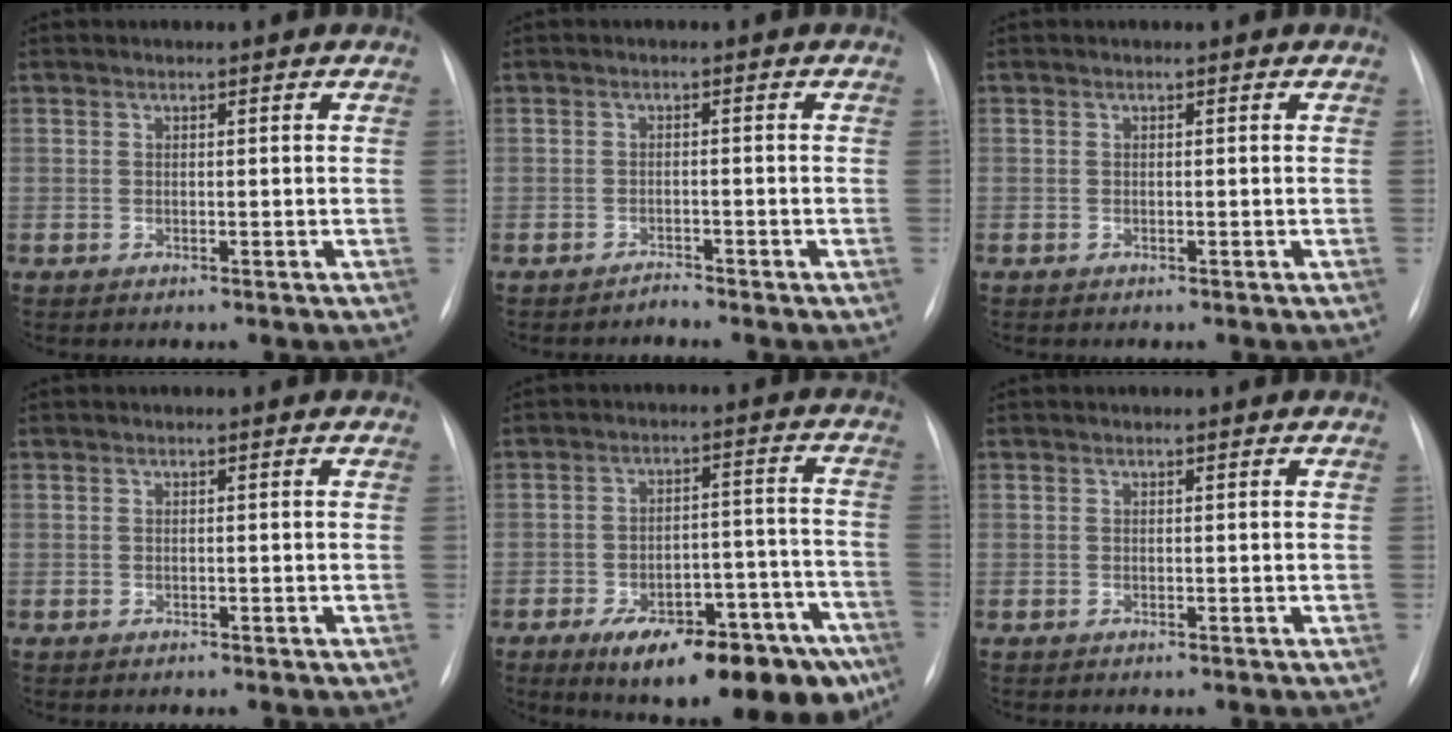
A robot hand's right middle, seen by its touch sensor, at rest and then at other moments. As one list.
[{"total": 1.2, "force": [-1.2, -0.1, -0.1], "torque": [0.005, -0.005, -0.019]}, {"total": 0.0}, {"total": 0.0}, {"total": 21.3, "force": [-13.8, 7.6, 14.3], "torque": [-0.126, 0.034, -0.189]}, {"total": 0.0}]